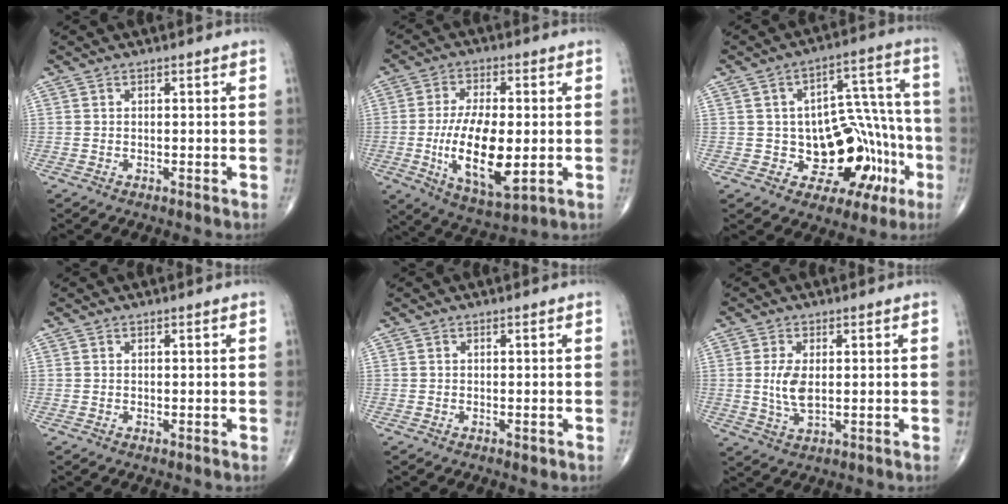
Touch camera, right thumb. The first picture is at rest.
{"total": 15.4, "force": [-2.1, 6.4, 13.8], "torque": [-0.243, -0.011, -0.028]}
{"total": 18.5, "force": [-5.4, 11.6, 13.4], "torque": [-0.102, 0.046, -0.060]}
{"total": 0.0}
{"total": 0.6, "force": [-0.1, 0.4, 0.5], "torque": [-0.001, 0.000, -0.001]}
{"total": 5.3, "force": [0.4, 2.5, 4.6], "torque": [-0.097, -0.011, 0.012]}